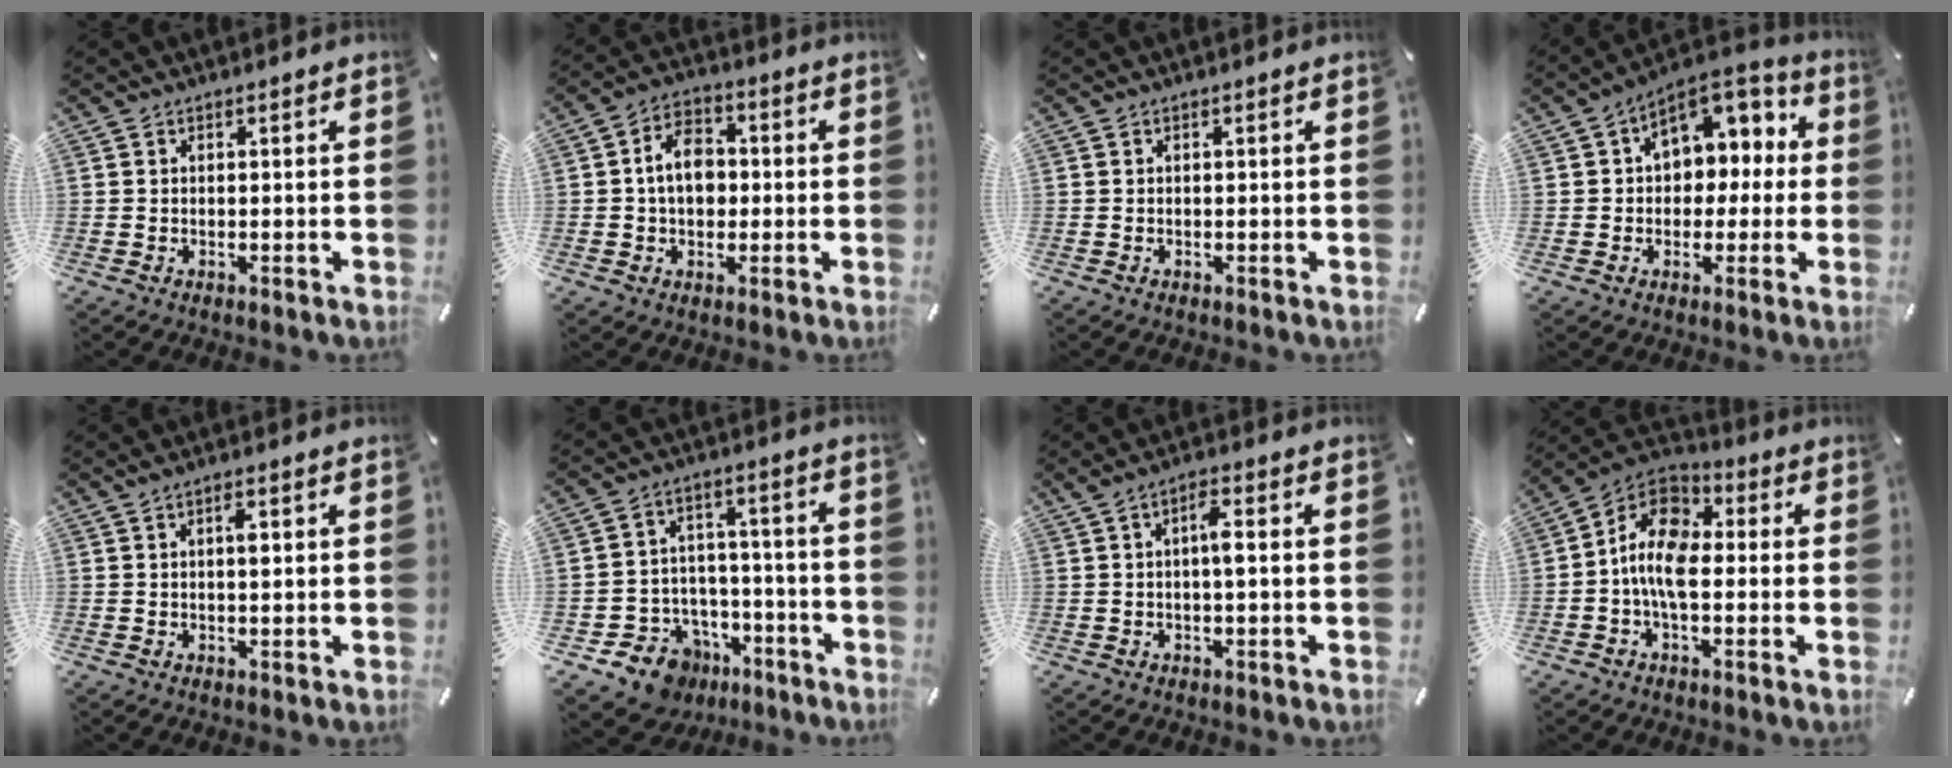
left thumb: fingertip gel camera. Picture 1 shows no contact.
{"total": 8.3, "force": [0.0, 6.2, 5.5], "torque": [-0.089, 0.008, -0.003]}
{"total": 0.0}
{"total": 9.6, "force": [2.8, 8.0, 4.4], "torque": [-0.054, -0.016, 0.049]}
{"total": 2.7, "force": [0.7, 0.9, 2.5], "torque": [-0.042, 0.004, 0.007]}
{"total": 10.0, "force": [-5.9, 7.7, 2.4], "torque": [-0.040, 0.038, -0.095]}
{"total": 4.3, "force": [0.2, 1.0, 4.2], "torque": [-0.074, 0.006, -0.003]}
{"total": 11.1, "force": [-1.7, 6.8, 8.6], "torque": [-0.189, -0.002, -0.034]}